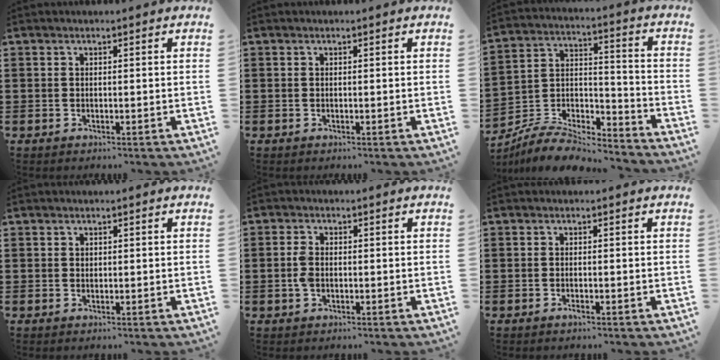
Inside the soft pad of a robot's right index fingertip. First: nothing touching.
{"total": 0.0}
{"total": 7.6, "force": [-7.2, 1.7, 1.8], "torque": [-0.028, 0.015, -0.140]}
{"total": 0.6, "force": [0.2, 0.5, 0.1], "torque": [-0.003, 0.004, 0.005]}
{"total": 2.5, "force": [-0.3, 1.5, 2.0], "torque": [-0.055, -0.002, -0.011]}
{"total": 0.7, "force": [-0.5, 0.0, 0.5], "torque": [-0.009, -0.005, -0.007]}